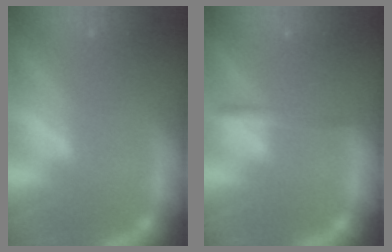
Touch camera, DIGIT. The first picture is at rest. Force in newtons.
{"total": 1.9}